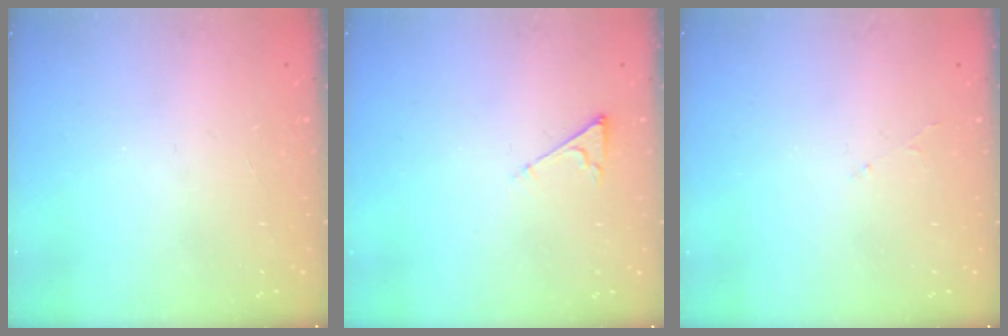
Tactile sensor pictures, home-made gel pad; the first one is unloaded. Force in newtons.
{"total": 3.3, "press": 3.2, "slide": 0.6}
{"total": 2.8, "press": 2.8, "slide": 0.5}